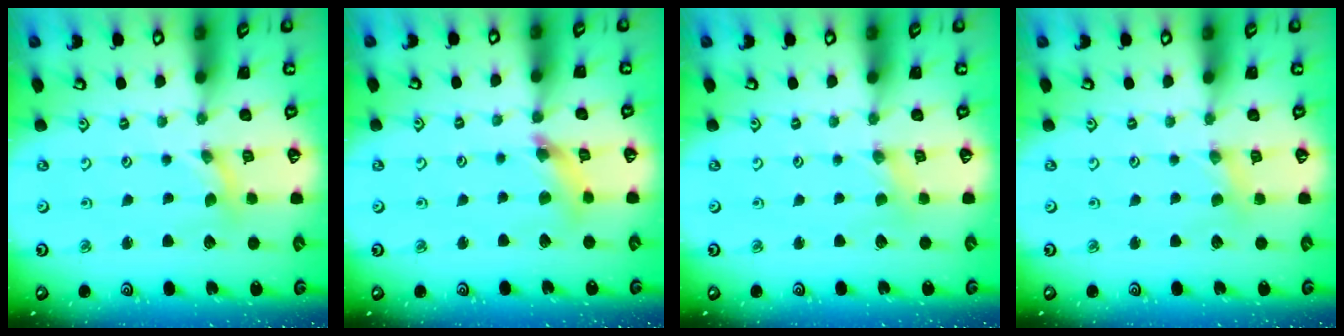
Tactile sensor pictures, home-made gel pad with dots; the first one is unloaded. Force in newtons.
{"total": 7.3, "press": 7.3, "slide": 0.7}
{"total": 1.4, "press": 1.4, "slide": 0.2}
{"total": 1.3, "press": 1.3, "slide": 0.2}